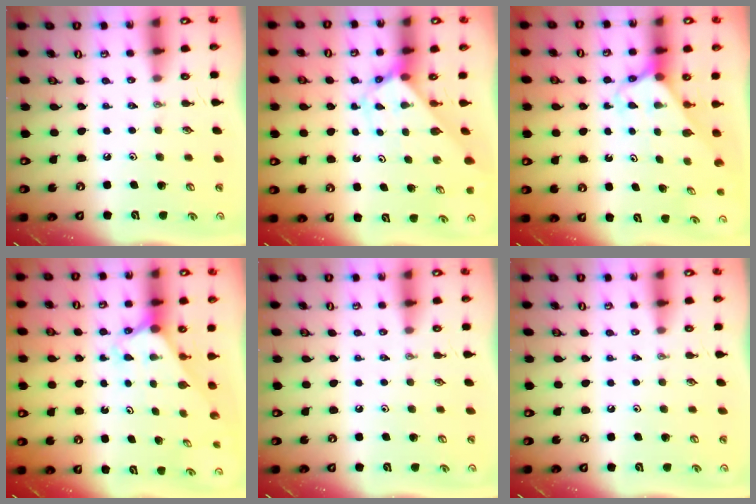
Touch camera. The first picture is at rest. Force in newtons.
{"total": 2.9, "press": 2.9, "slide": 0.2}
{"total": 2.5, "press": 2.5, "slide": 0.2}
{"total": 2.2, "press": 2.2, "slide": 0.2}
{"total": 0.0}
{"total": 0.0}